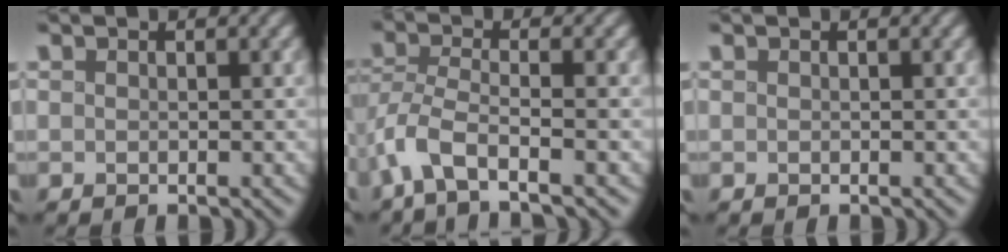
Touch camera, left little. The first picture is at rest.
{"total": 4.3, "force": [-2.9, 0.5, 3.1], "torque": [-0.073, -0.006, -0.071]}
{"total": 0.0}